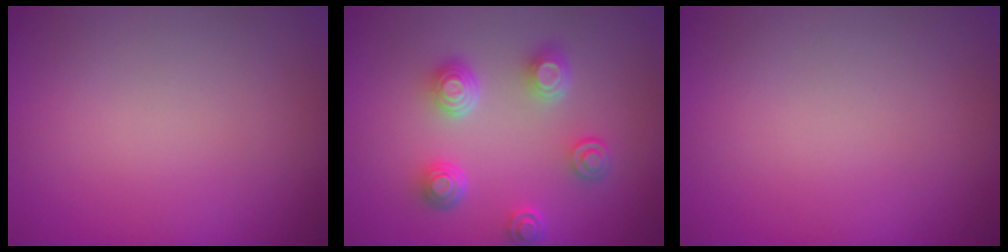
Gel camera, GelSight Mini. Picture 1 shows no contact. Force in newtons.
{"total": 4.4, "press": 3.2, "slide": 2.9}
{"total": 0.0}